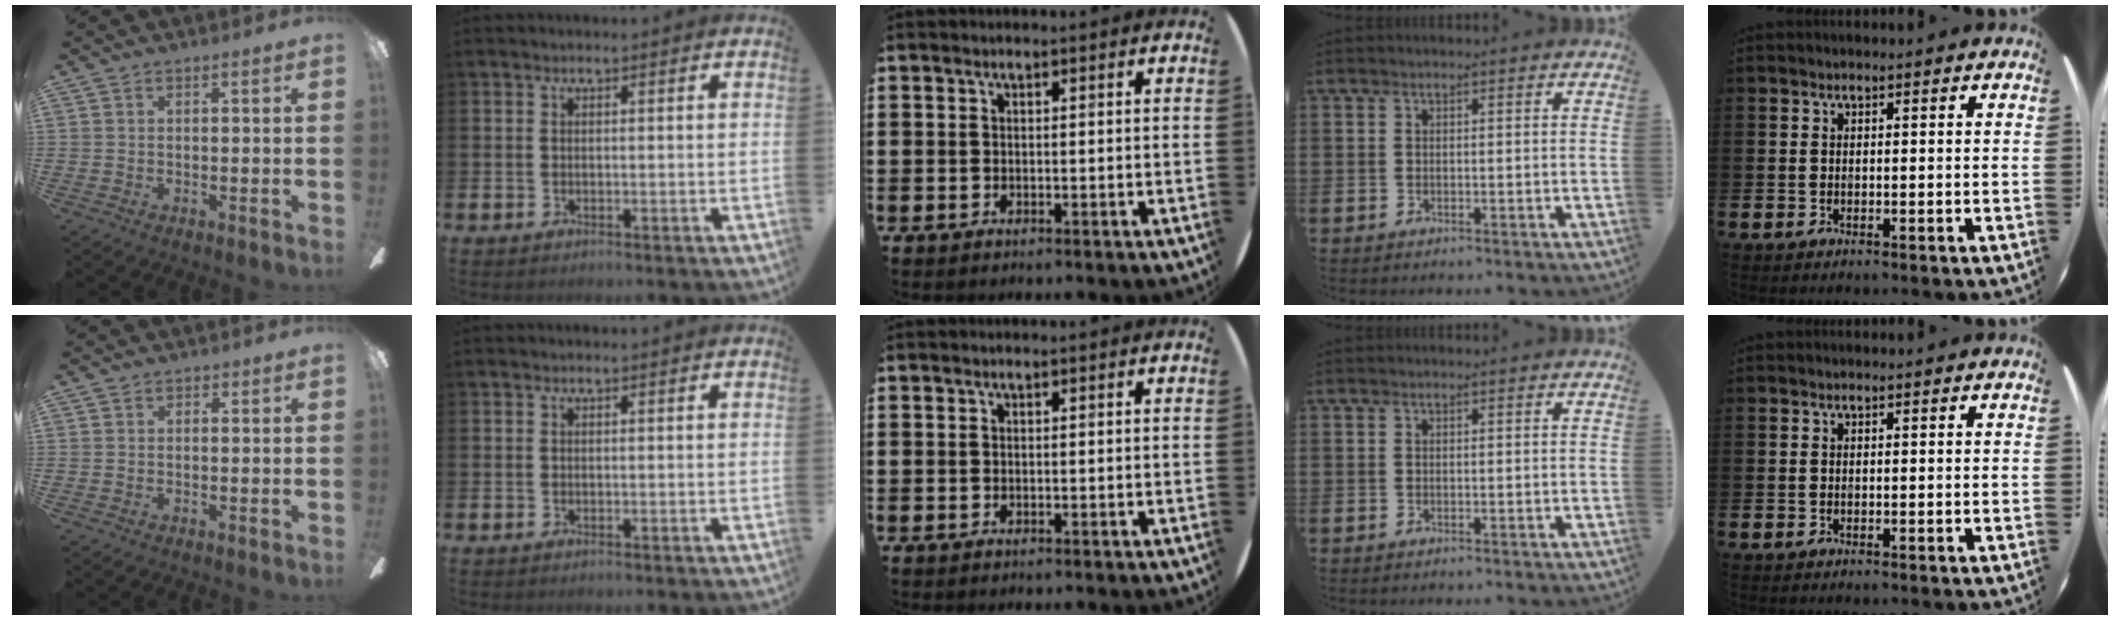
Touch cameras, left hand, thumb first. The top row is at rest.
{}